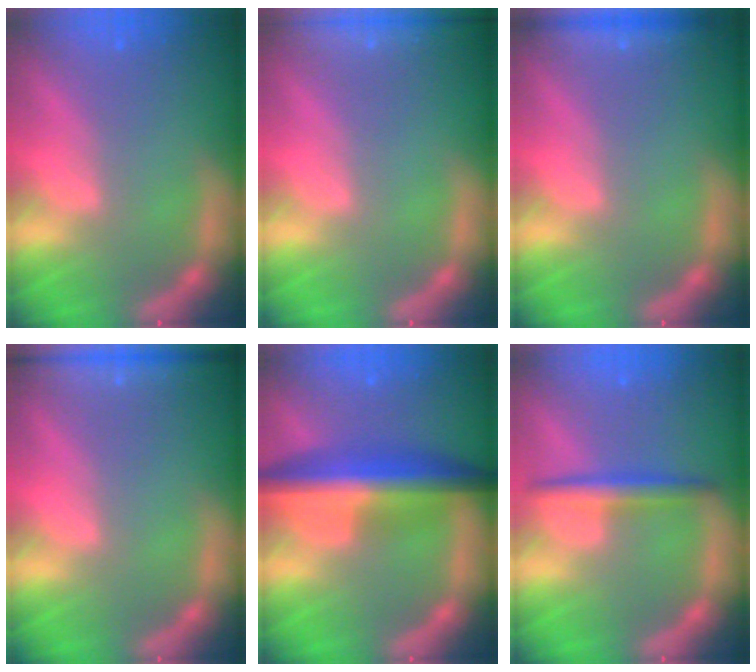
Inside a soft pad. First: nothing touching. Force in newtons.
{"total": 7.4}
{"total": 2.4}
{"total": 5.5}
{"total": 8.0}
{"total": 3.0}